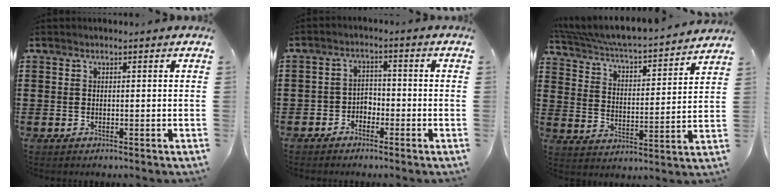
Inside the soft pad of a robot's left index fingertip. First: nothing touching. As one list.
[{"total": 2.7, "force": [-2.4, 1.3, 0.2], "torque": [-0.013, 0.005, -0.053]}, {"total": 4.1, "force": [3.9, 0.1, 1.3], "torque": [-0.048, -0.041, 0.057]}]